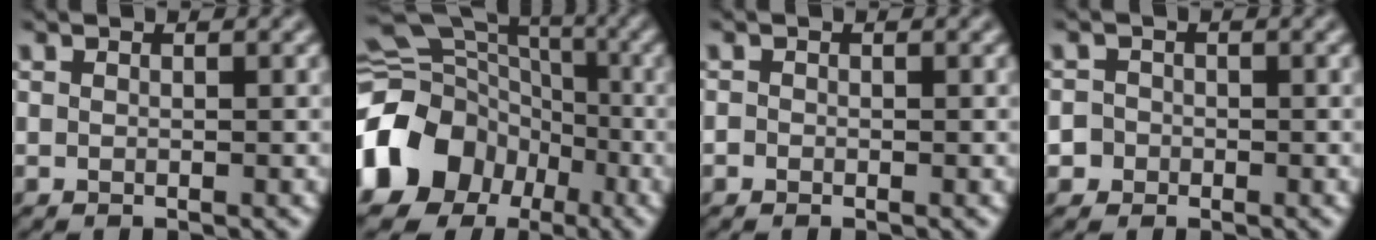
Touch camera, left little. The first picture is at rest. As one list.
[{"total": 14.0, "force": [-5.5, 11.6, 5.6], "torque": [-0.127, 0.004, -0.123]}, {"total": 0.7, "force": [-0.4, 0.5, 0.1], "torque": [0.003, -0.004, -0.011]}, {"total": 2.8, "force": [-1.2, 2.5, 0.4], "torque": [0.015, 0.008, -0.034]}]